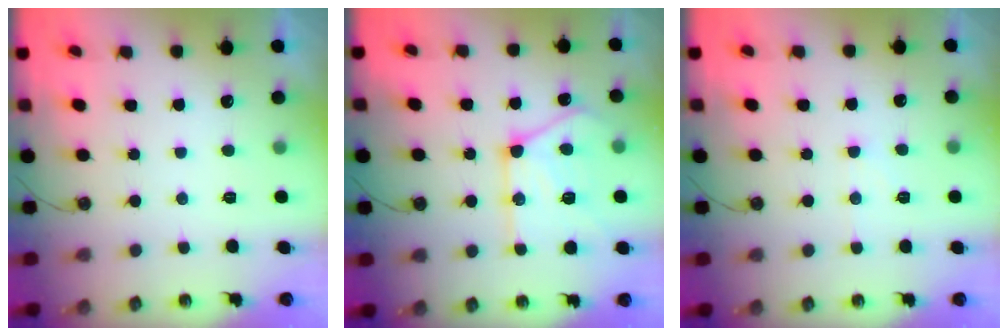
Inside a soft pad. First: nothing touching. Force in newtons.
{"total": 18.7, "press": 18.7, "slide": 1.3}
{"total": 7.2, "press": 7.2, "slide": 0.7}